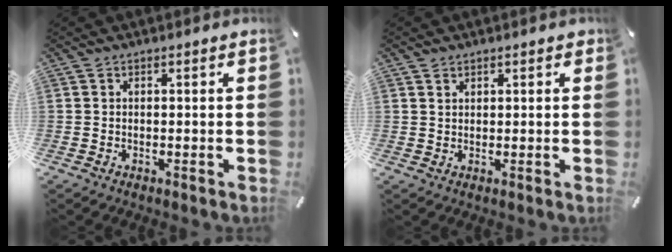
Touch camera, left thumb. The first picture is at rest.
{"total": 1.8, "force": [1.1, 1.3, 0.3], "torque": [0.002, -0.002, 0.019]}